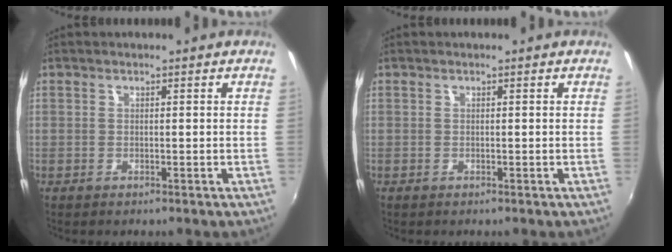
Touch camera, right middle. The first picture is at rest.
{"total": 0.0}